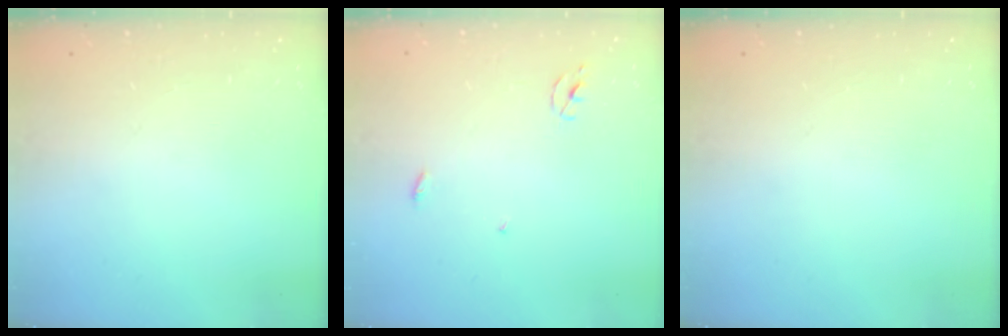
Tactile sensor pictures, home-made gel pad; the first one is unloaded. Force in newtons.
{"total": 2.3, "press": 2.3, "slide": 0.2}
{"total": 0.0}